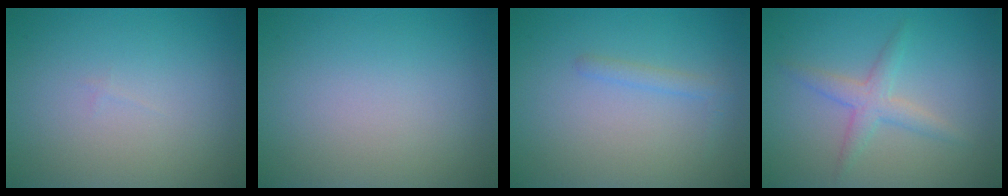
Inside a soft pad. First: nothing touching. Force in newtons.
{"total": 0.0}
{"total": 1.1, "press": 1.1, "slide": 0.0}
{"total": 2.4, "press": 2.4, "slide": 0.1}